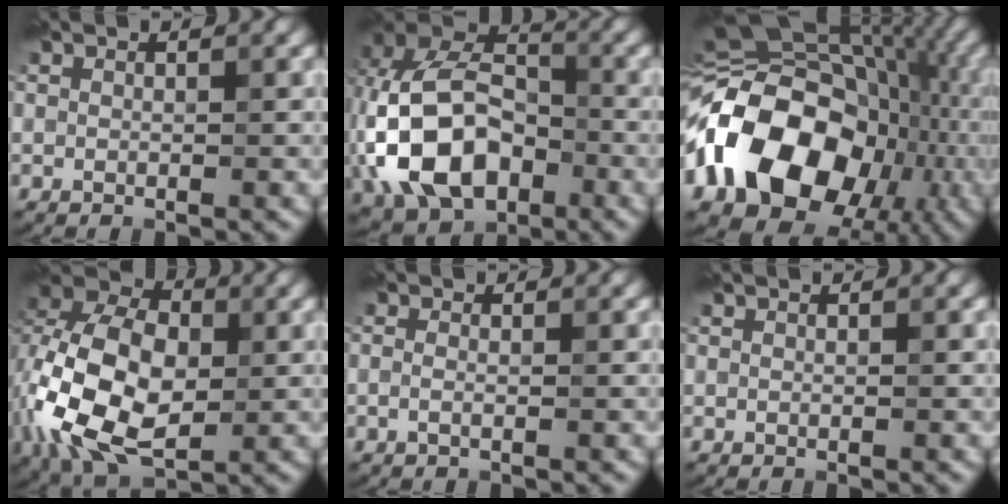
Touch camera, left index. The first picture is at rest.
{"total": 13.1, "force": [-3.6, 8.8, 9.0], "torque": [-0.195, 0.004, -0.080]}
{"total": 17.7, "force": [-3.5, 12.8, 11.7], "torque": [-0.214, -0.001, -0.066]}
{"total": 12.6, "force": [-2.0, 7.9, 9.6], "torque": [-0.207, 0.002, -0.050]}
{"total": 0.8, "force": [-0.4, 0.2, 0.7], "torque": [-0.015, -0.001, -0.010]}
{"total": 0.0}